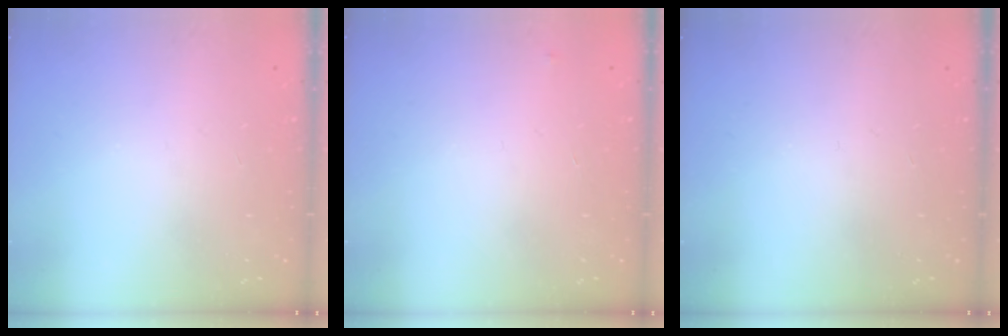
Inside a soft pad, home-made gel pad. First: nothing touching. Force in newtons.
{"total": 2.5, "press": 2.5, "slide": 0.4}
{"total": 0.0}